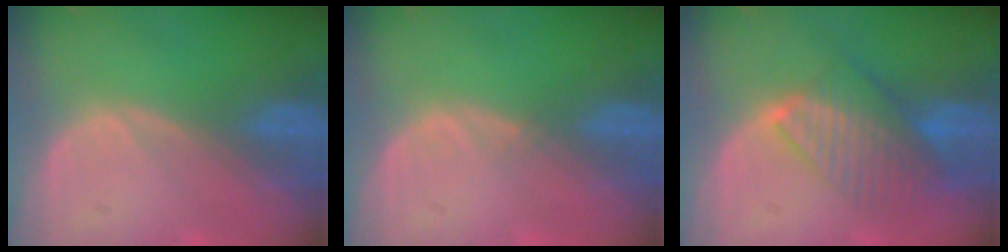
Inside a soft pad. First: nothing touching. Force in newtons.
{"total": 0.5, "press": 0.5, "slide": 0.1}
{"total": 8.1, "press": 7.1, "slide": 4.0}